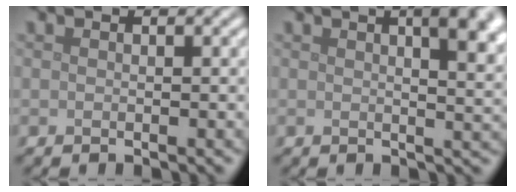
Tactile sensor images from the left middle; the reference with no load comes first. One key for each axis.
{"total": 7.2, "fx": 2.7, "fy": 3.0, "fz": 5.9, "tx": -0.039, "ty": 0.030, "tz": 0.023}